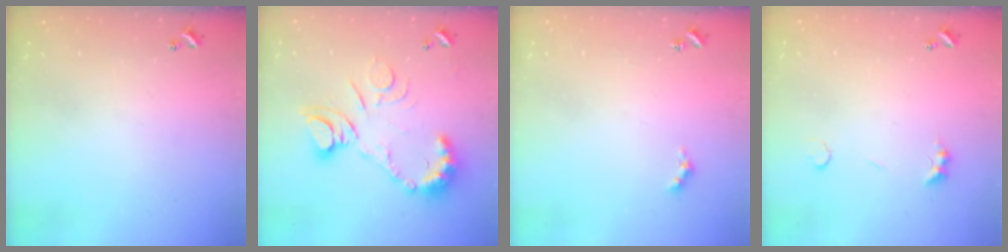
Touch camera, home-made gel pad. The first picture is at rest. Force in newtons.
{"total": 13.9, "press": 13.8, "slide": 1.5}
{"total": 2.4, "press": 2.3, "slide": 0.6}
{"total": 2.2, "press": 2.1, "slide": 0.6}